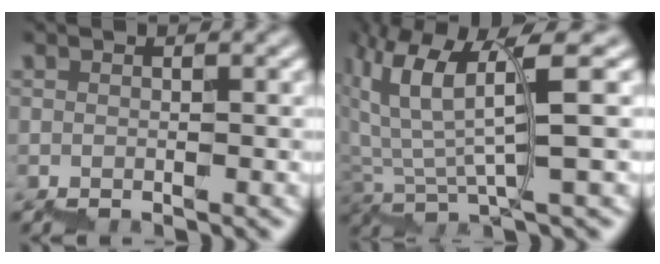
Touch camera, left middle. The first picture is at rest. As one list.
[{"total": 6.1, "force": [4.0, 0.6, 4.7], "torque": [-0.102, 0.006, 0.076]}]